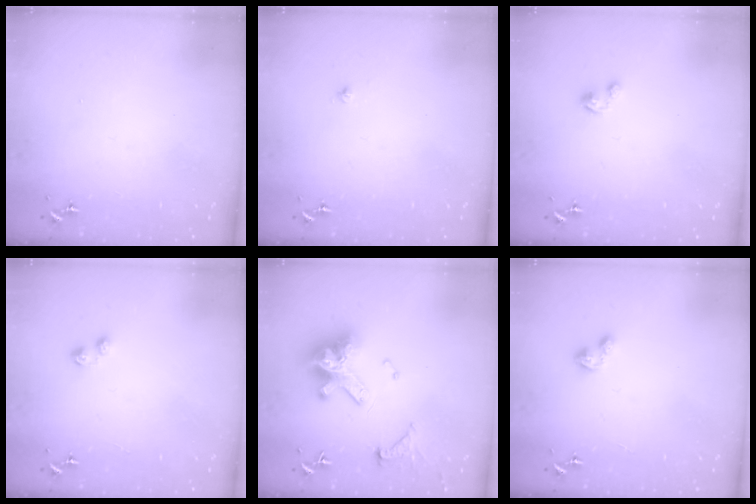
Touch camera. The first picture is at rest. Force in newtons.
{"total": 2.1, "press": 2.1, "slide": 0.3}
{"total": 3.5, "press": 3.5, "slide": 0.4}
{"total": 3.8, "press": 3.8, "slide": 0.4}
{"total": 15.3, "press": 15.2, "slide": 1.1}
{"total": 2.7, "press": 2.7, "slide": 0.3}